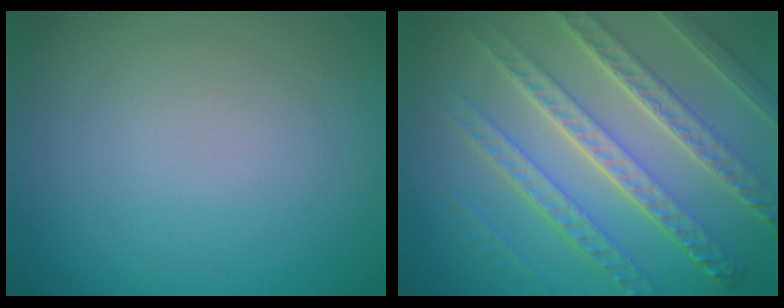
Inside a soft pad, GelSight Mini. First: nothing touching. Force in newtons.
{"total": 8.8, "press": 6.2, "slide": 6.2}